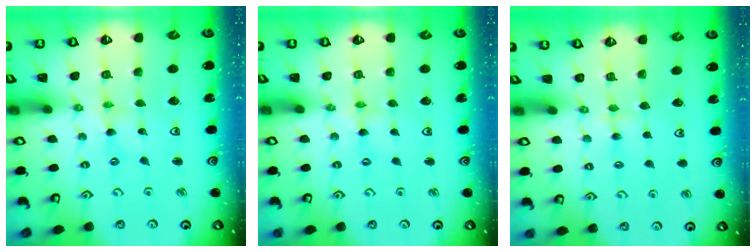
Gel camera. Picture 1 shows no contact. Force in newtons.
{"total": 0.0}
{"total": 3.5, "press": 3.5, "slide": 0.5}